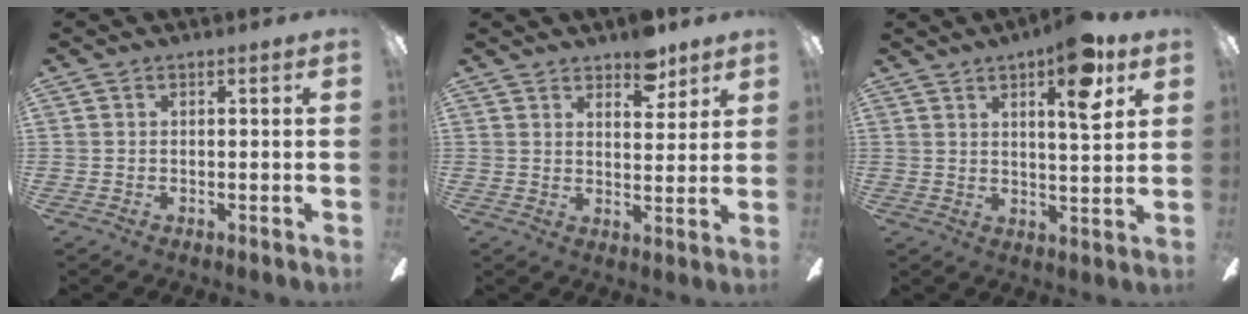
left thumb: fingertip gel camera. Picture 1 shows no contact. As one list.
[{"total": 6.9, "force": [5.5, 3.1, 2.8], "torque": [-0.020, -0.029, 0.095]}, {"total": 10.9, "force": [6.2, 2.8, 8.5], "torque": [-0.117, -0.024, 0.095]}]